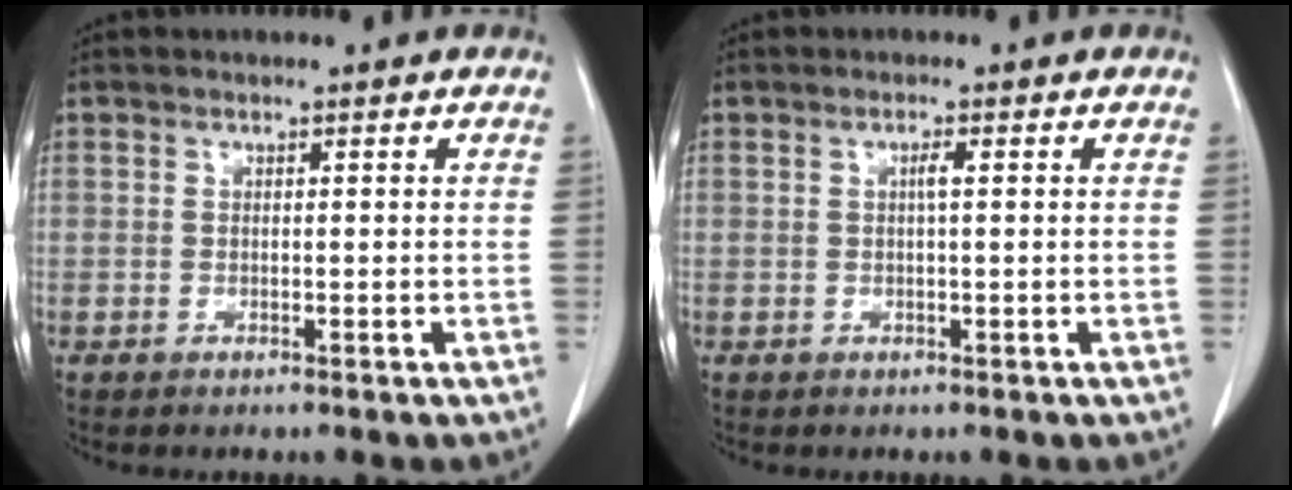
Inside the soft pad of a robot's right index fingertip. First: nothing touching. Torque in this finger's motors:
{"motor_torque": [0.24, -0.07, 0.01, 0.03]}